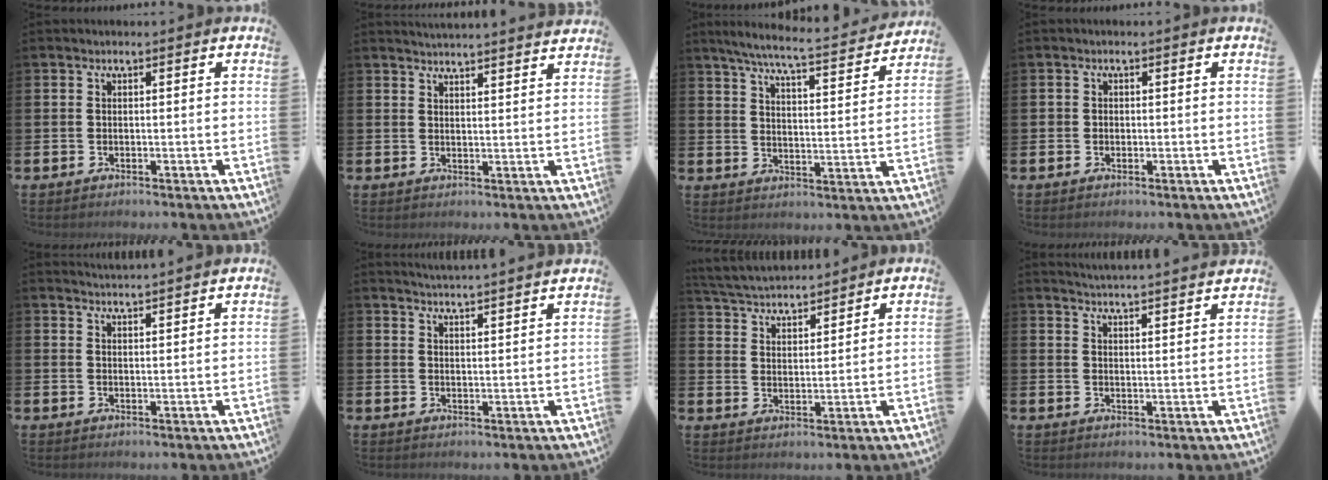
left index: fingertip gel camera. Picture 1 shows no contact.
{"total": 3.5, "force": [3.5, -0.4, 0.0], "torque": [-0.008, -0.021, 0.064]}
{"total": 6.6, "force": [5.9, 0.3, 2.9], "torque": [-0.073, -0.044, 0.096]}
{"total": 0.9, "force": [-0.1, 0.9, 0.2], "torque": [-0.001, 0.006, -0.004]}
{"total": 3.0, "force": [3.0, -0.4, -0.1], "torque": [-0.004, -0.016, 0.055]}
{"total": 4.1, "force": [4.0, -0.8, 0.1], "torque": [-0.010, -0.027, 0.071]}
{"total": 4.5, "force": [4.4, 0.8, 0.0], "torque": [-0.026, -0.027, 0.078]}
{"total": 4.3, "force": [4.3, -0.6, 0.0], "torque": [-0.010, -0.031, 0.076]}